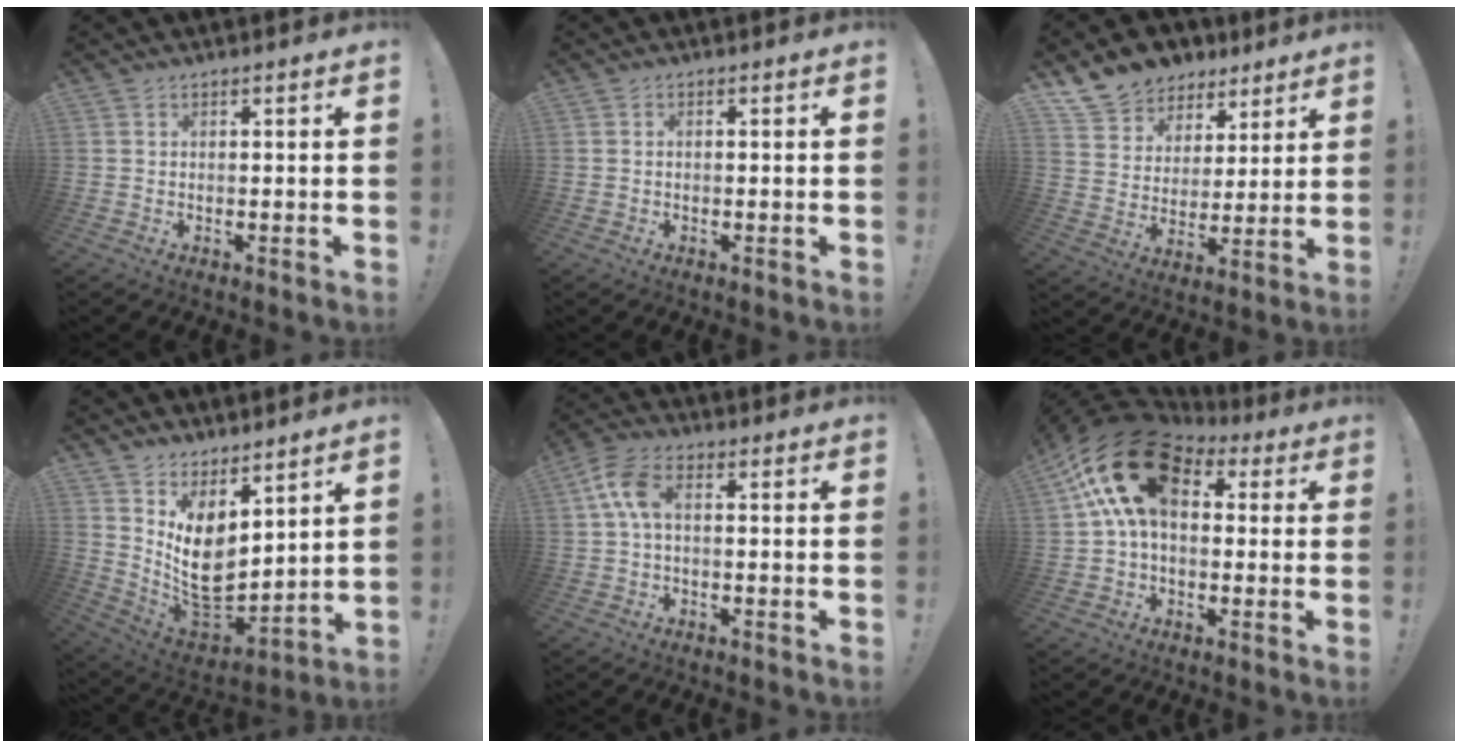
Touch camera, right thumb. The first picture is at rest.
{"total": 0.6, "force": [-0.4, 0.2, 0.3], "torque": [-0.006, 0.002, -0.007]}
{"total": 11.7, "force": [8.4, 7.7, 2.4], "torque": [-0.044, -0.064, 0.164]}
{"total": 12.1, "force": [4.0, 8.1, 8.0], "torque": [-0.132, -0.057, 0.082]}
{"total": 7.5, "force": [1.0, 3.9, 6.4], "torque": [-0.137, 0.006, 0.021]}
{"total": 20.4, "force": [7.2, 12.3, 14.6], "torque": [-0.268, -0.015, 0.132]}